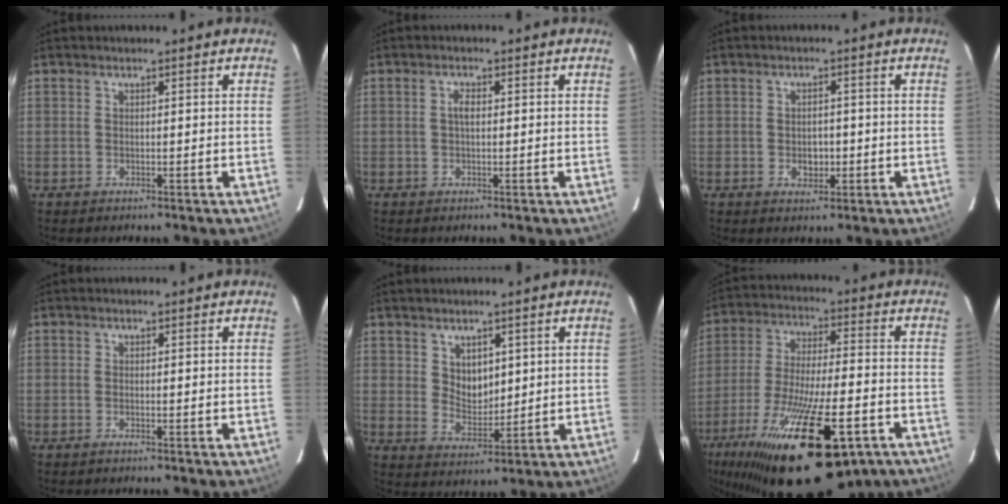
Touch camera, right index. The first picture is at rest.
{"total": 1.5, "force": [0.1, 0.7, 1.4], "torque": [-0.027, 0.005, -0.001]}
{"total": 3.3, "force": [-0.8, 2.5, 2.1], "torque": [-0.036, 0.003, -0.008]}
{"total": 0.5, "force": [-0.3, -0.1, 0.4], "torque": [-0.009, 0.001, -0.009]}
{"total": 5.4, "force": [2.2, 3.8, 3.0], "torque": [-0.046, -0.002, 0.048]}
{"total": 28.9, "force": [-17.3, 9.5, 21.1], "torque": [-0.396, -0.054, -0.267]}